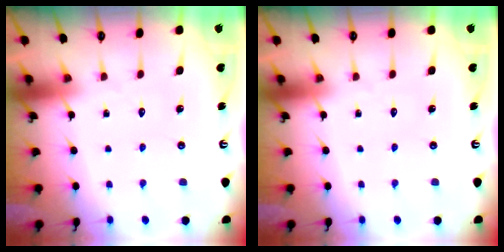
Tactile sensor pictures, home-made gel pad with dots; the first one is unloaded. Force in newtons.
{"total": 0.0}